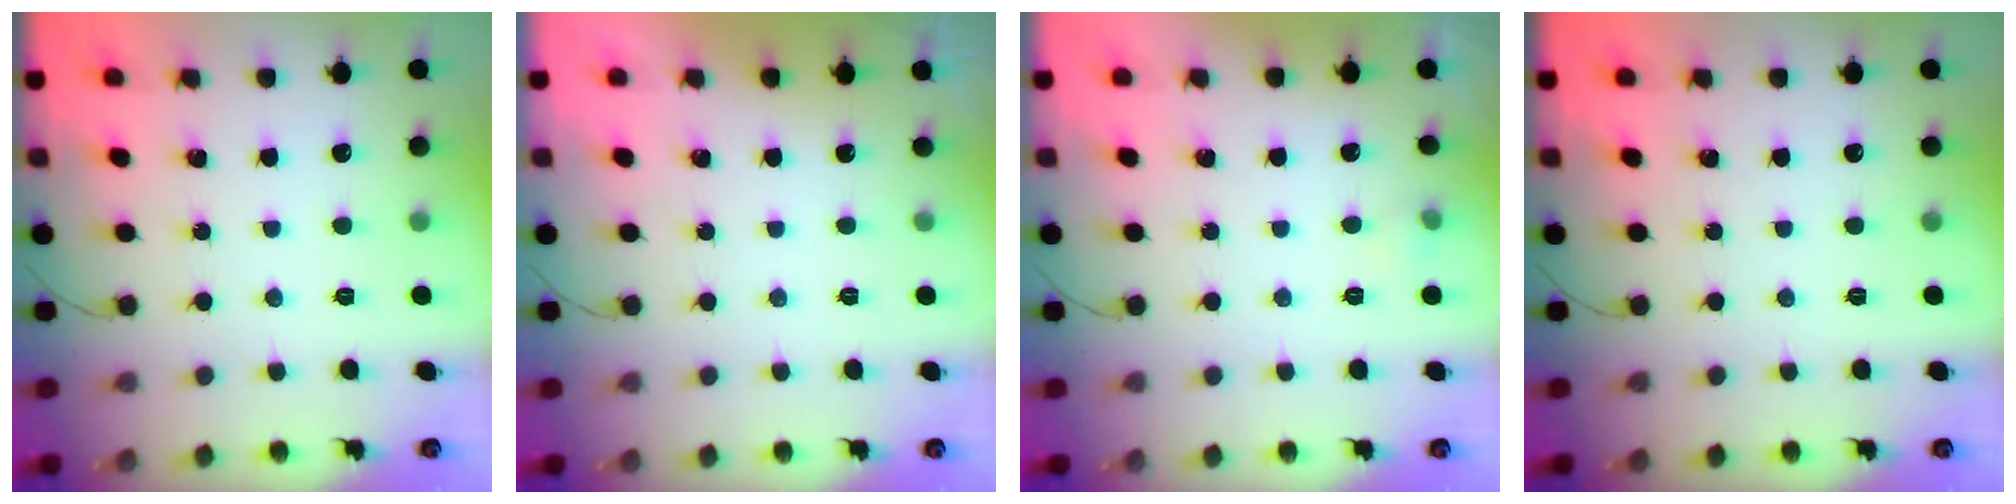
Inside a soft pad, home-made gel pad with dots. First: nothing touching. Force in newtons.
{"total": 0.0}
{"total": 4.0, "press": 3.7, "slide": 1.6}
{"total": 0.0}